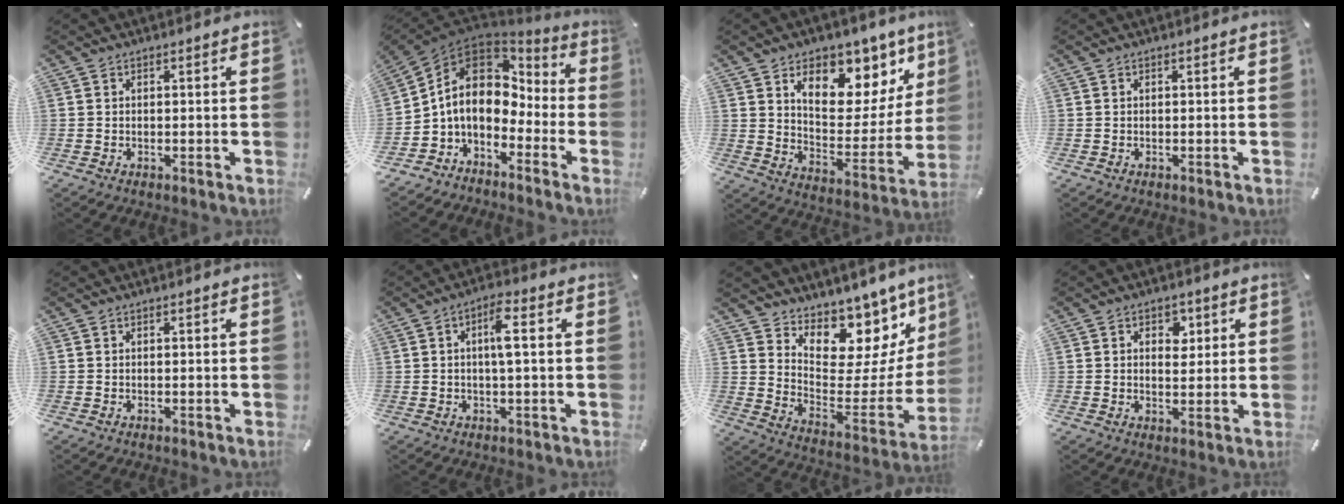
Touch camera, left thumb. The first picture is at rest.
{"total": 10.9, "force": [0.1, 8.6, 6.7], "torque": [-0.137, -0.005, -0.004]}
{"total": 14.6, "force": [9.3, 8.6, 7.2], "torque": [-0.091, -0.073, 0.157]}
{"total": 0.0}
{"total": 0.0}
{"total": 5.9, "force": [0.7, 1.2, 5.7], "torque": [-0.104, 0.005, 0.006]}
{"total": 12.0, "force": [9.8, 6.7, 2.2], "torque": [-0.014, -0.115, 0.162]}
{"total": 4.9, "force": [1.7, 3.7, 2.8], "torque": [-0.016, -0.009, 0.017]}